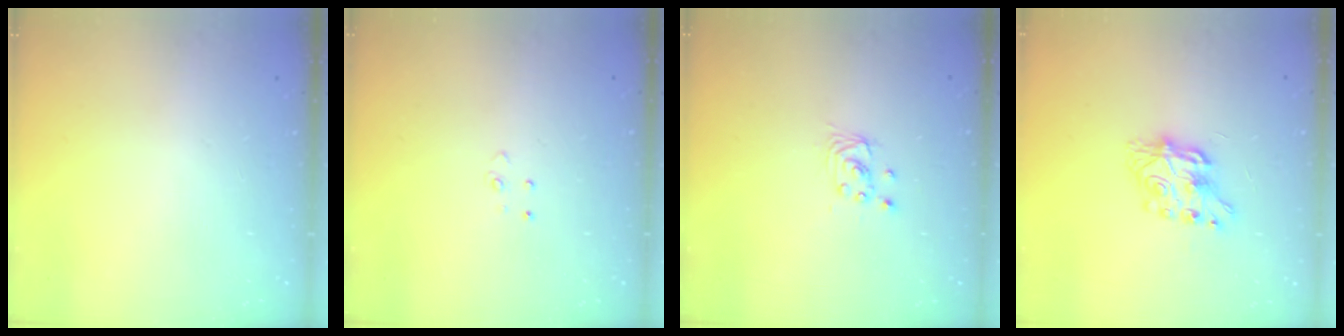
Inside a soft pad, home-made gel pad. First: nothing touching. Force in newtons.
{"total": 3.8, "press": 3.8, "slide": 0.3}
{"total": 2.4, "press": 2.4, "slide": 0.2}
{"total": 8.6, "press": 8.5, "slide": 0.8}